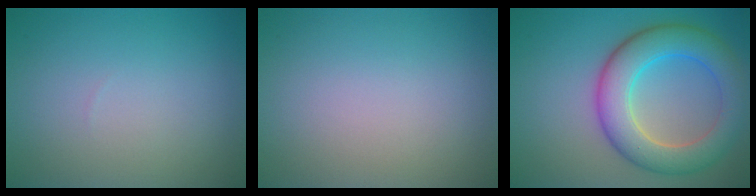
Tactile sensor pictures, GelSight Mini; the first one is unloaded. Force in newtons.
{"total": 0.0}
{"total": 7.6, "press": 7.6, "slide": 0.1}